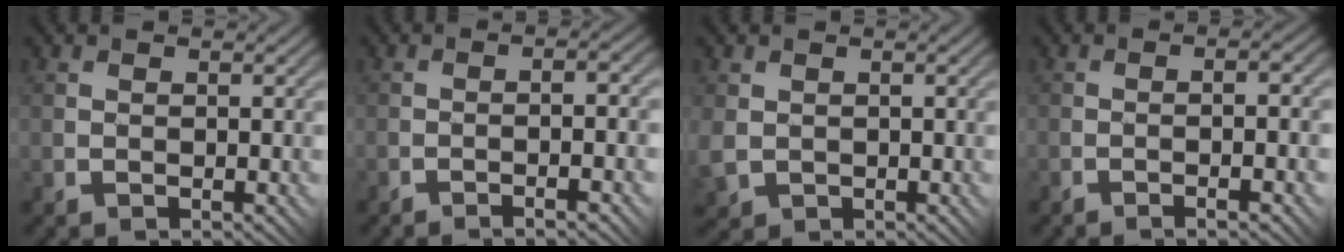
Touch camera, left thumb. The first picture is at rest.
{"total": 5.8, "force": [-2.8, 0.7, 5.0], "torque": [-0.065, 0.002, -0.038]}
{"total": 3.2, "force": [-0.2, 2.8, 1.6], "torque": [-0.052, -0.019, 0.004]}
{"total": 6.2, "force": [-2.6, 0.9, 5.6], "torque": [-0.069, 0.002, -0.032]}